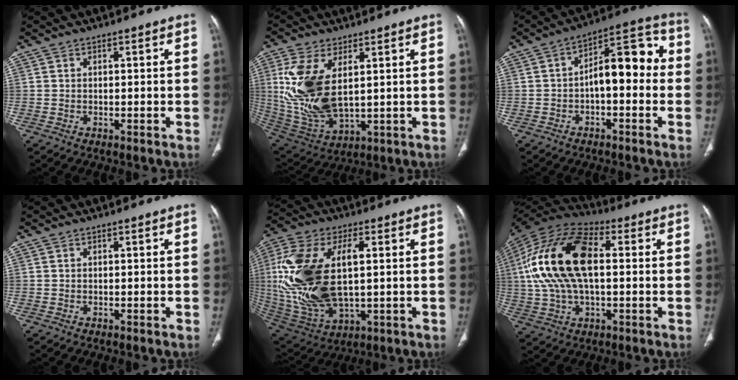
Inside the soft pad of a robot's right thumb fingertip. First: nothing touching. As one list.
[{"total": 16.6, "force": [3.1, 8.5, 13.9], "torque": [-0.296, -0.016, 0.080]}, {"total": 11.8, "force": [-0.8, 5.8, 10.2], "torque": [-0.124, 0.049, -0.020]}, {"total": 0.0}, {"total": 24.1, "force": [1.7, 12.2, 20.7], "torque": [-0.448, -0.008, 0.040]}, {"total": 21.7, "force": [2.4, 11.4, 18.3], "torque": [-0.371, 0.023, 0.037]}]